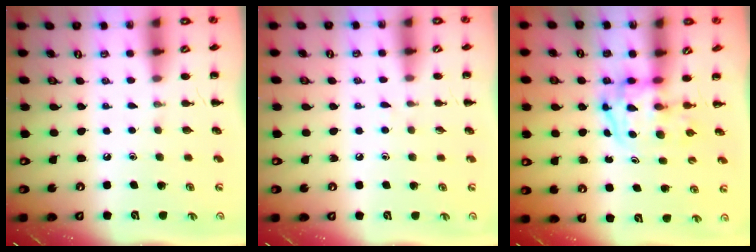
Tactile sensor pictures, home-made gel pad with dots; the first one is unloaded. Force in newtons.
{"total": 3.9, "press": 3.6, "slide": 1.5}
{"total": 4.0, "press": 3.9, "slide": 0.6}